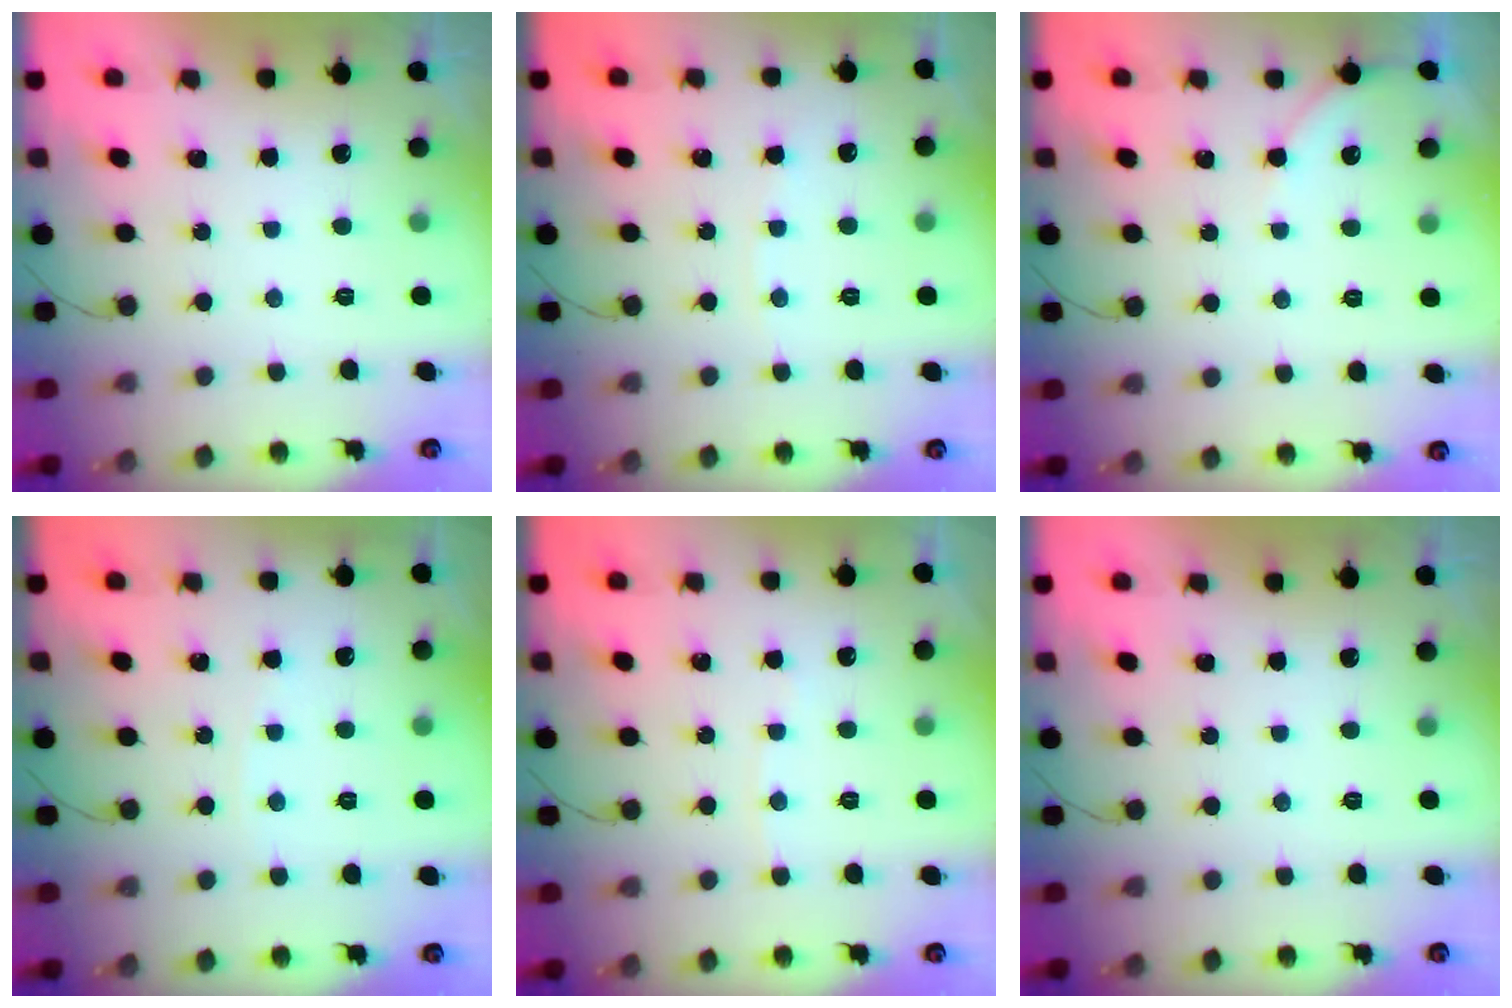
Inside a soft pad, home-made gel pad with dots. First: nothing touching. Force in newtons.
{"total": 3.6, "press": 3.6, "slide": 0.5}
{"total": 3.9, "press": 3.9, "slide": 0.5}
{"total": 2.3, "press": 2.3, "slide": 0.3}
{"total": 2.1, "press": 2.0, "slide": 0.3}
{"total": 0.0}